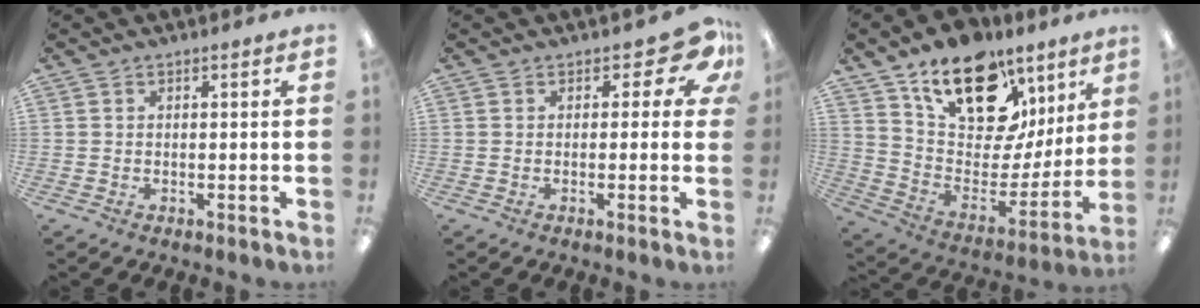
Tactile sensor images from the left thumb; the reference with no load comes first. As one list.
[{"total": 6.6, "force": [3.2, 3.5, 4.5], "torque": [-0.050, -0.014, 0.054]}, {"total": 21.2, "force": [14.1, 11.2, 11.3], "torque": [-0.176, -0.090, 0.251]}]